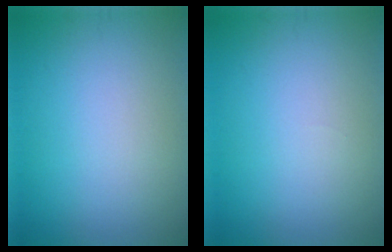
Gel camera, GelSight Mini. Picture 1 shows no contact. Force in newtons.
{"total": 0.0}